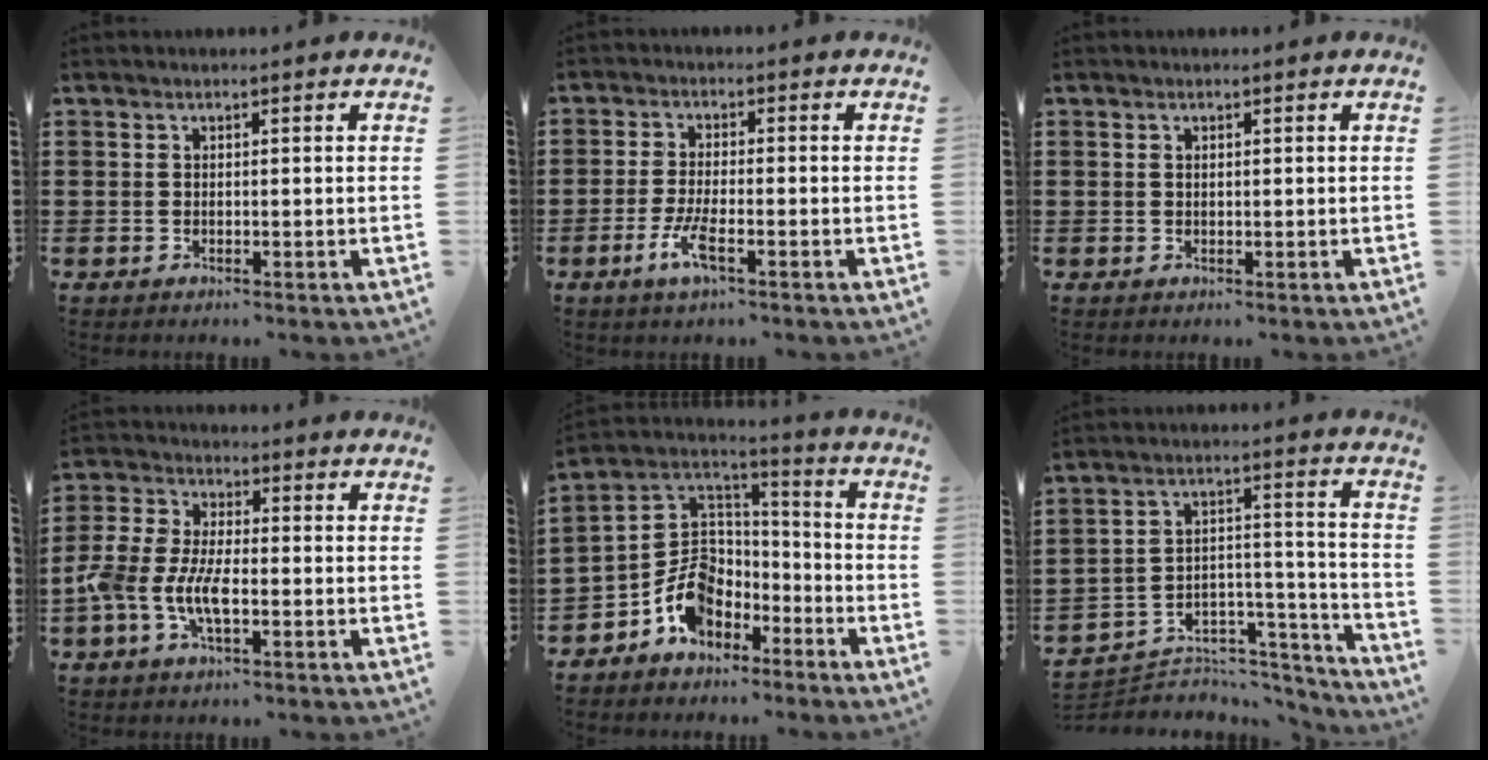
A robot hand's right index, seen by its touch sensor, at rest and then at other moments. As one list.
[{"total": 4.7, "force": [-2.4, 1.0, 3.9], "torque": [-0.089, -0.009, -0.049]}, {"total": 0.0}, {"total": 7.4, "force": [-2.8, 3.4, 5.9], "torque": [-0.149, -0.007, -0.060]}, {"total": 9.5, "force": [-4.7, 7.3, 3.9], "torque": [-0.107, 0.013, -0.093]}, {"total": 4.5, "force": [-4.1, 1.9, 0.7], "torque": [-0.016, 0.005, -0.082]}]